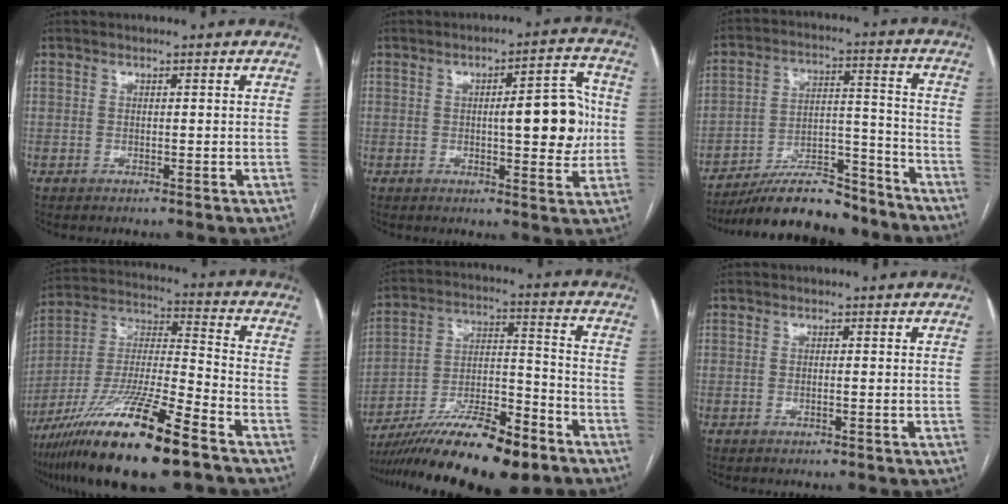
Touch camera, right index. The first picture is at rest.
{"total": 9.9, "force": [0.2, 2.6, 9.6], "torque": [-0.122, 0.017, 0.004]}
{"total": 16.0, "force": [-14.1, 4.3, 6.2], "torque": [-0.092, 0.033, -0.232]}
{"total": 21.4, "force": [-13.5, 2.2, 16.4], "torque": [-0.321, -0.038, -0.242]}
{"total": 19.5, "force": [-14.3, 3.8, 12.6], "torque": [-0.202, -0.003, -0.245]}
{"total": 0.6, "force": [-0.3, 0.0, 0.6], "torque": [-0.013, 0.001, -0.004]}